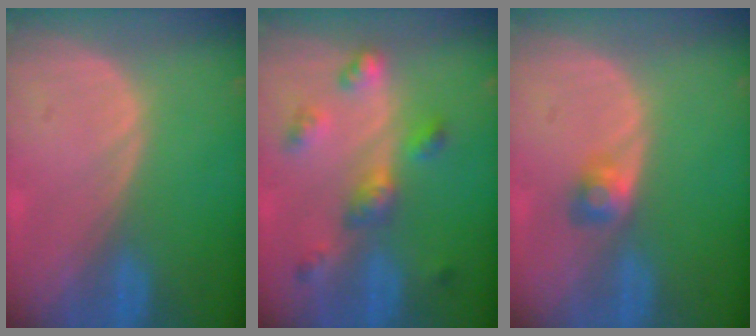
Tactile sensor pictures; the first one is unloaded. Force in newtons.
{"total": 6.3, "press": 5.7, "slide": 2.6}
{"total": 2.5, "press": 2.3, "slide": 0.9}